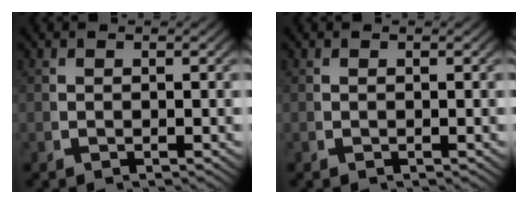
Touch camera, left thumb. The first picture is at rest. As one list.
[{"total": 0.0}]